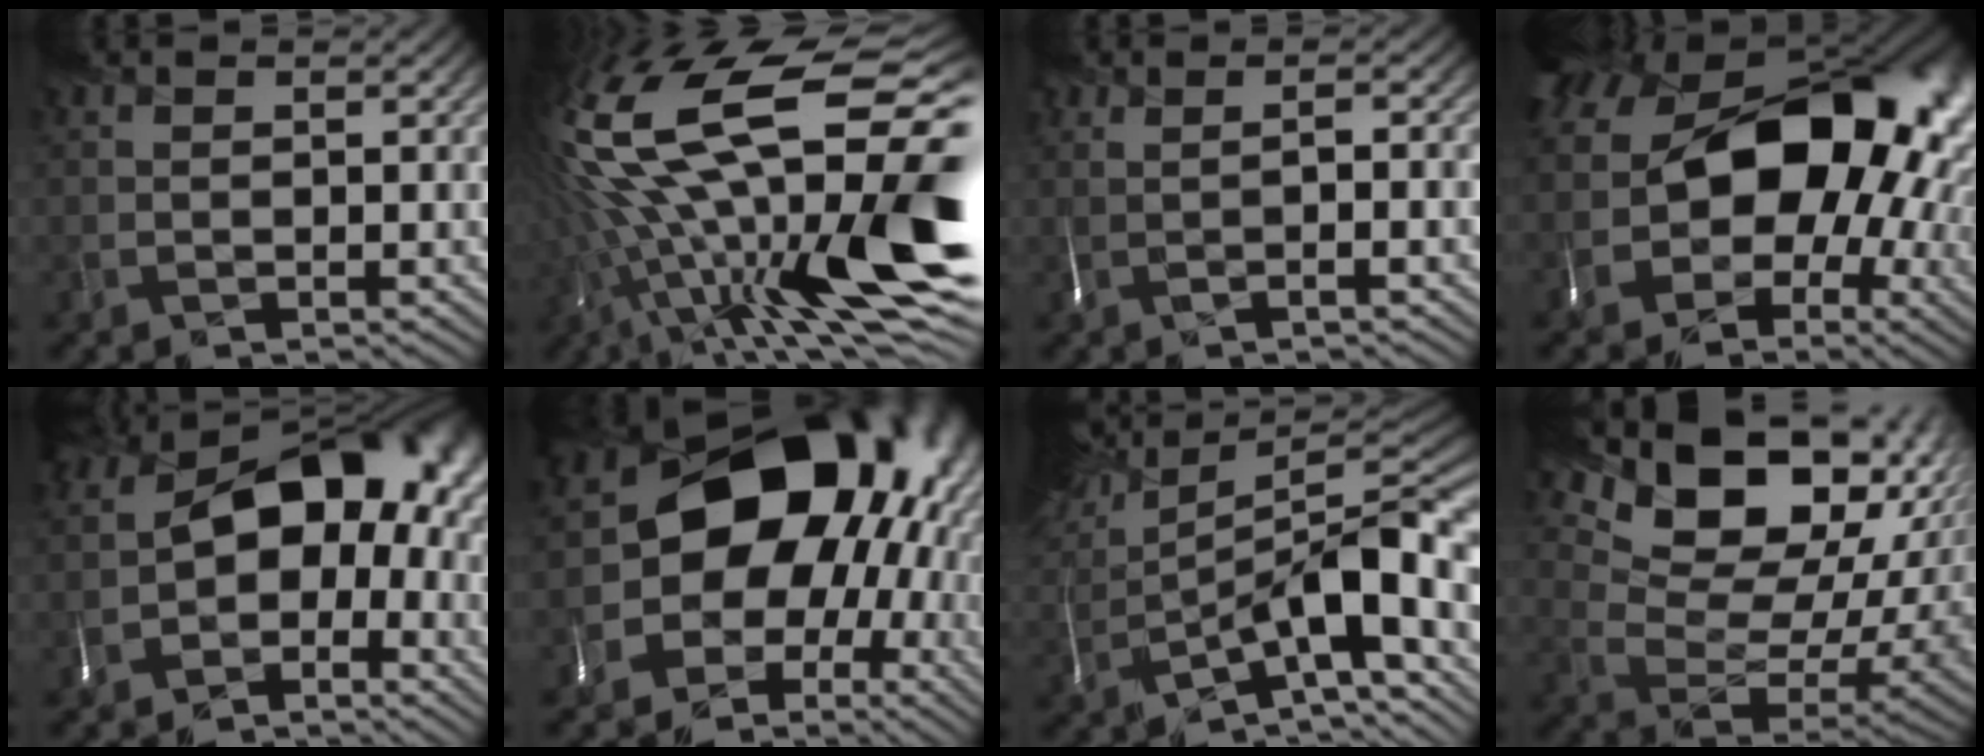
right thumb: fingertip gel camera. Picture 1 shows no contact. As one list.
[{"total": 21.8, "force": [-1.0, 9.0, 19.9], "torque": [-0.376, -0.016, -0.019]}, {"total": 1.8, "force": [-0.6, 0.4, 1.6], "torque": [-0.024, -0.002, -0.017]}, {"total": 20.3, "force": [0.2, 15.2, 13.5], "torque": [-0.163, -0.023, -0.007]}, {"total": 14.0, "force": [-2.0, 9.6, 10.0], "torque": [-0.123, -0.008, -0.031]}, {"total": 19.0, "force": [-0.4, 15.9, 10.4], "torque": [-0.132, -0.041, -0.009]}, {"total": 15.7, "force": [-1.6, 7.3, 13.8], "torque": [-0.241, -0.011, -0.017]}, {"total": 20.3, "force": [11.6, 11.6, 11.9], "torque": [-0.218, 0.048, 0.198]}]